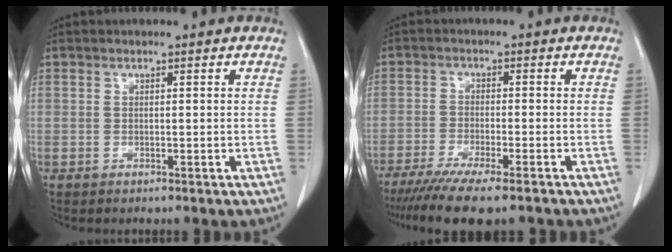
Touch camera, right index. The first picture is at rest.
{"total": 12.0, "force": [-9.7, 0.9, 7.0], "torque": [-0.101, -0.028, -0.150]}